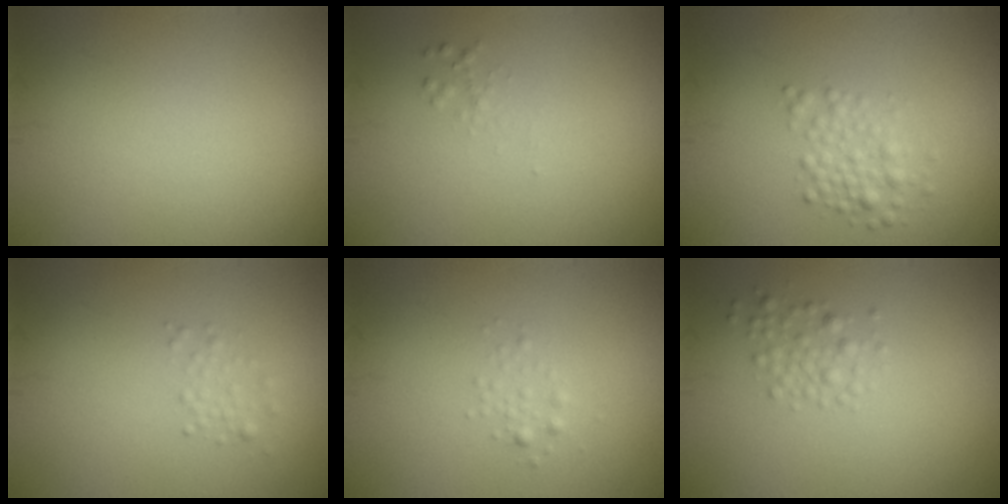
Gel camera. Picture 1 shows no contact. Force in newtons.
{"total": 0.6, "press": 0.6, "slide": 0.0}
{"total": 2.3, "press": 2.3, "slide": 0.0}
{"total": 1.5, "press": 1.5, "slide": 0.0}
{"total": 0.9, "press": 0.9, "slide": 0.0}
{"total": 1.7, "press": 1.7, "slide": 0.1}